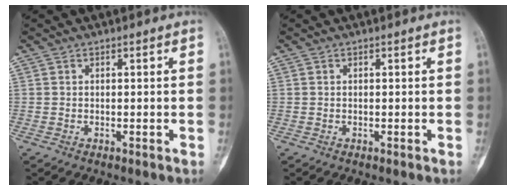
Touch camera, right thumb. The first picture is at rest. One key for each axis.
{"total": 0.0}